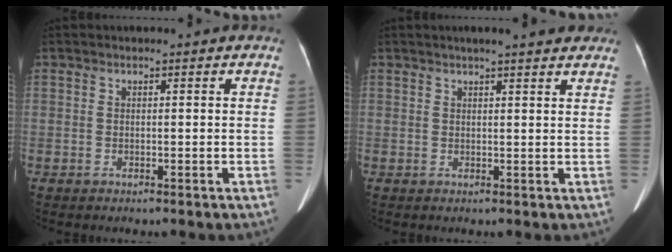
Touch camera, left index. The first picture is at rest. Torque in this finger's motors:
{"motor_torque": [0.38, -0.43, 0.01, 0.02]}